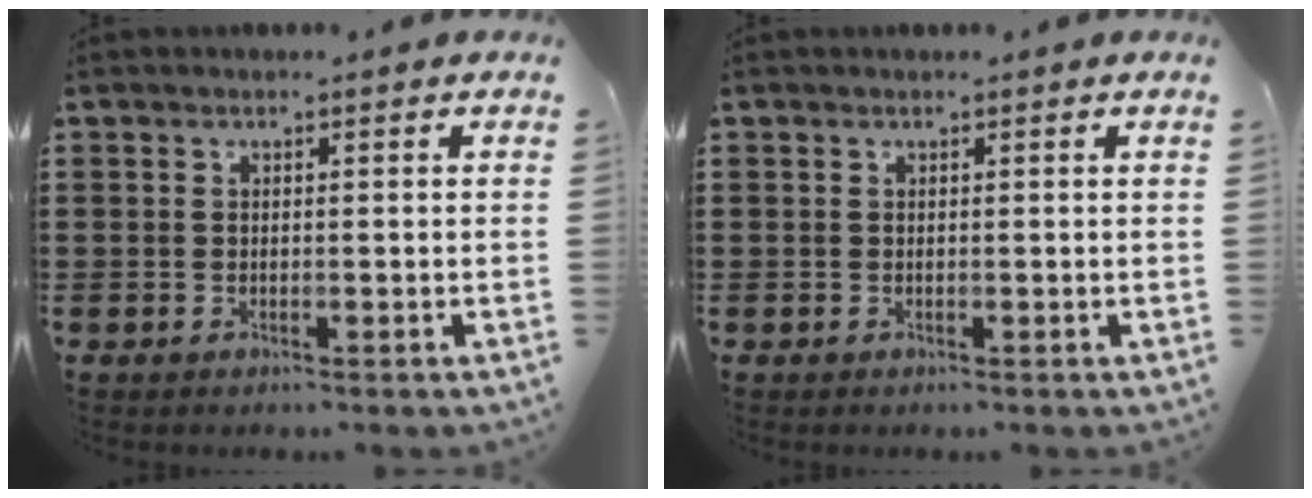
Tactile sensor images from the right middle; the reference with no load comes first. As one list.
[{"total": 0.0}]